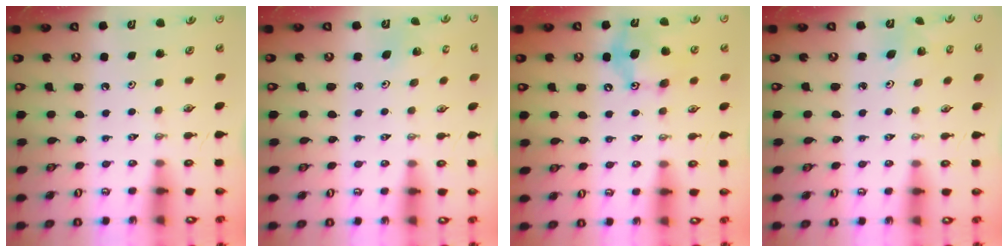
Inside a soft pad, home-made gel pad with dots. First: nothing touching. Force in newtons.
{"total": 2.3, "press": 2.3, "slide": 0.2}
{"total": 12.1, "press": 12.0, "slide": 0.5}
{"total": 2.7, "press": 2.7, "slide": 0.3}